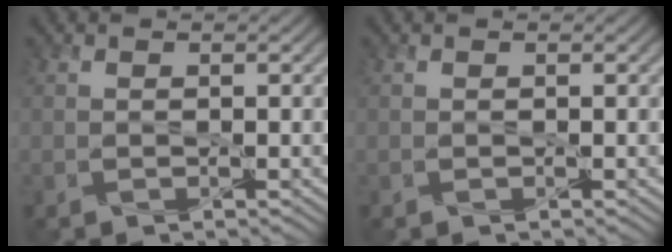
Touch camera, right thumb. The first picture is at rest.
{"total": 0.0}